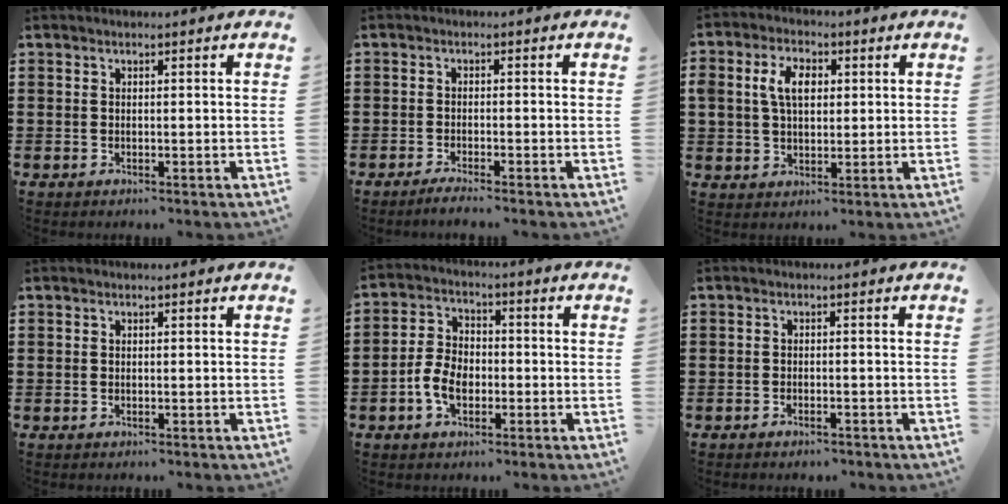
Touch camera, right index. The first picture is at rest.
{"total": 1.7, "force": [-1.5, -0.3, 0.5], "torque": [-0.009, -0.003, -0.028]}
{"total": 5.8, "force": [1.4, 3.9, 4.0], "torque": [-0.099, 0.014, 0.018]}
{"total": 0.0}
{"total": 5.8, "force": [-2.0, 3.8, 3.9], "torque": [-0.098, 0.003, -0.044]}
{"total": 1.1, "force": [-1.1, 0.1, 0.3], "torque": [-0.011, -0.004, -0.020]}